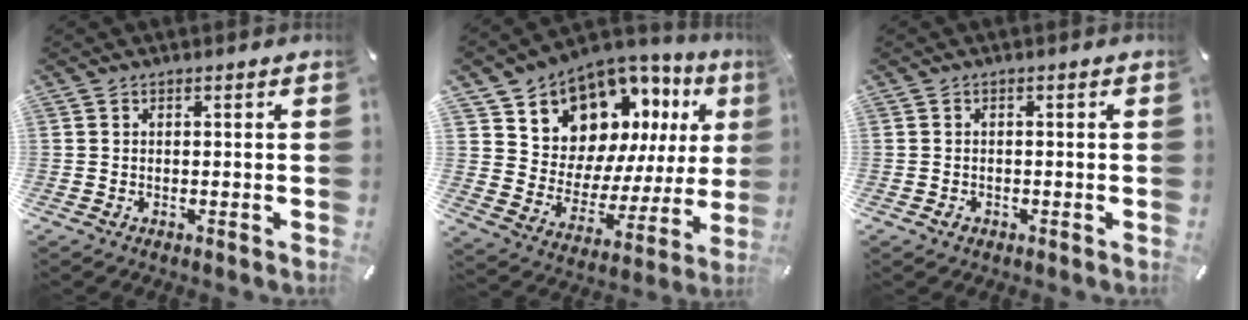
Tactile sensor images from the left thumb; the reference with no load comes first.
{"total": 13.0, "force": [9.9, 7.8, 3.2], "torque": [-0.062, -0.105, 0.183]}
{"total": 1.0, "force": [-0.5, 0.8, 0.3], "torque": [-0.005, 0.003, -0.012]}